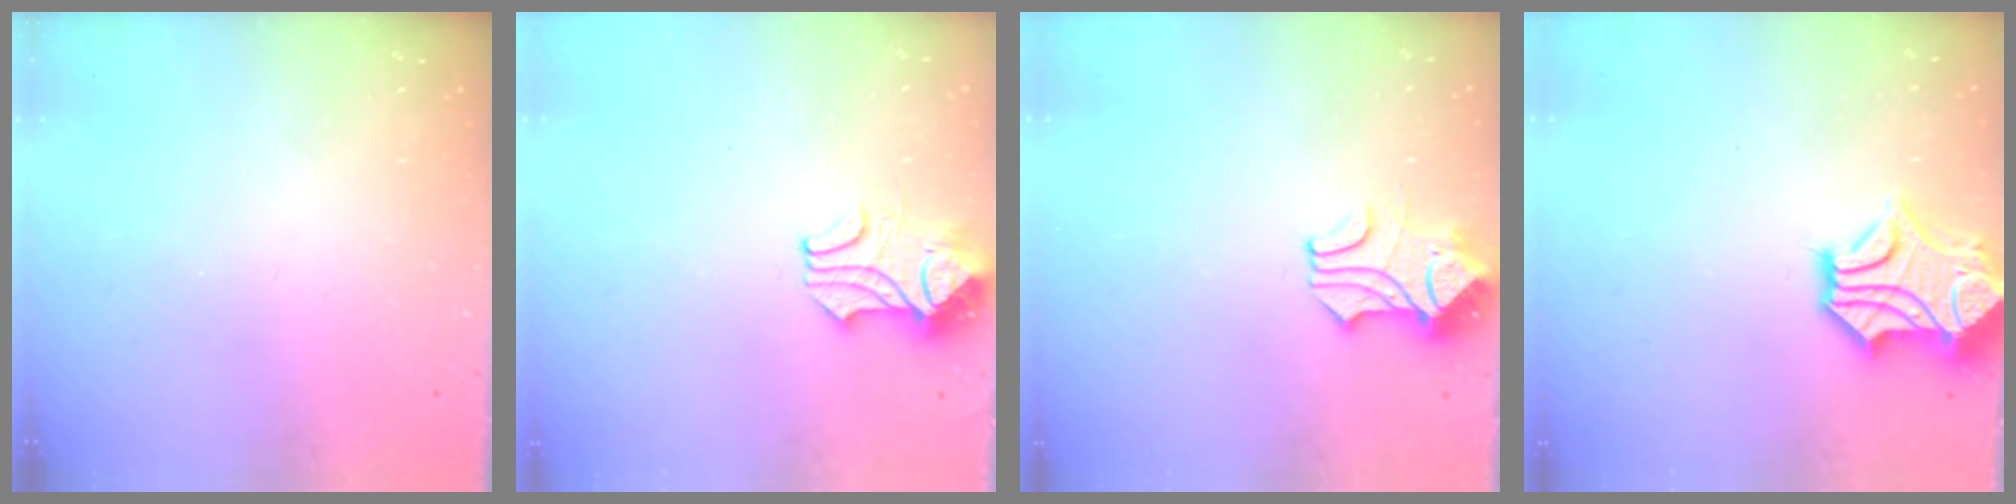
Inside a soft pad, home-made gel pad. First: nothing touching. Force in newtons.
{"total": 2.1, "press": 1.9, "slide": 0.9}
{"total": 1.7, "press": 1.3, "slide": 1.1}
{"total": 5.1, "press": 4.8, "slide": 1.8}